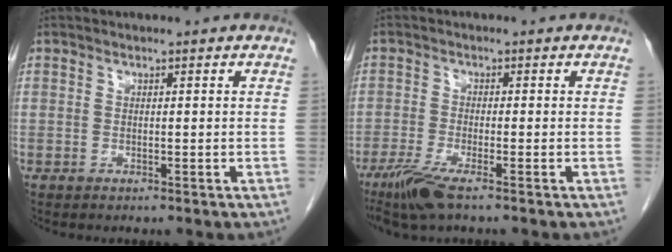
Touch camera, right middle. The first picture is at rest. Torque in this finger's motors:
{"motor_torque": [0.84, -0.67, 0.07, 0.06]}